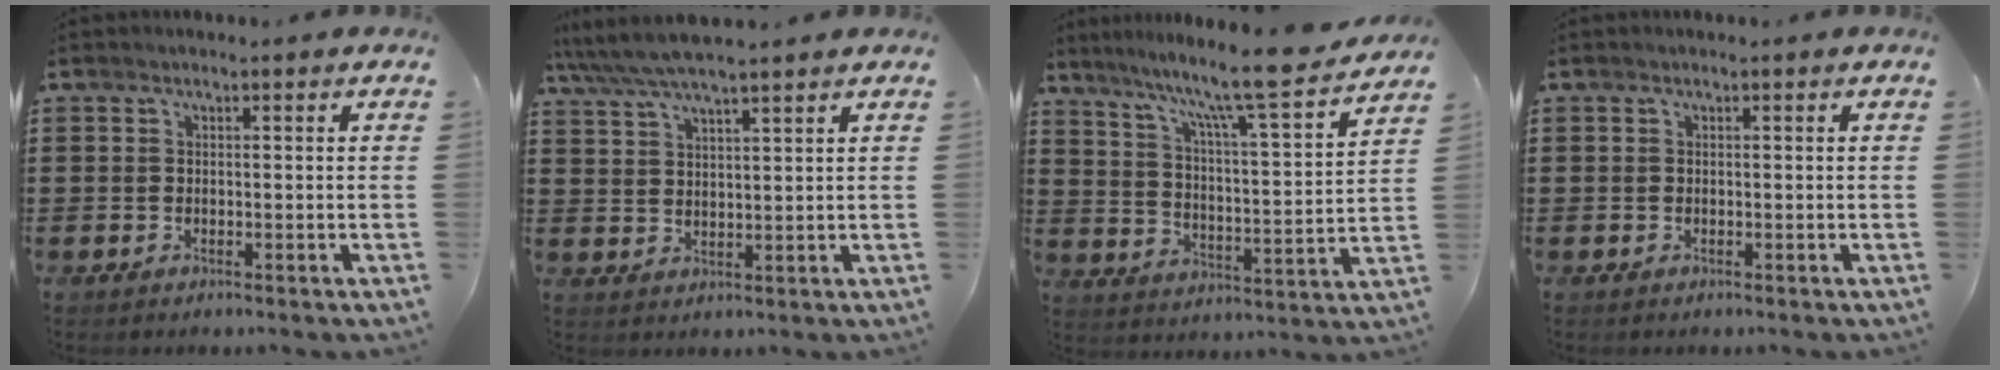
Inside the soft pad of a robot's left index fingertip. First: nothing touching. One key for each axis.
{"total": 5.1, "fx": 4.4, "fy": 0.5, "fz": 2.4, "tx": -0.060, "ty": -0.012, "tz": 0.078}
{"total": 10.4, "fx": 9.0, "fy": -0.9, "fz": 5.1, "tx": -0.106, "ty": -0.075, "tz": 0.140}
{"total": 0.0}